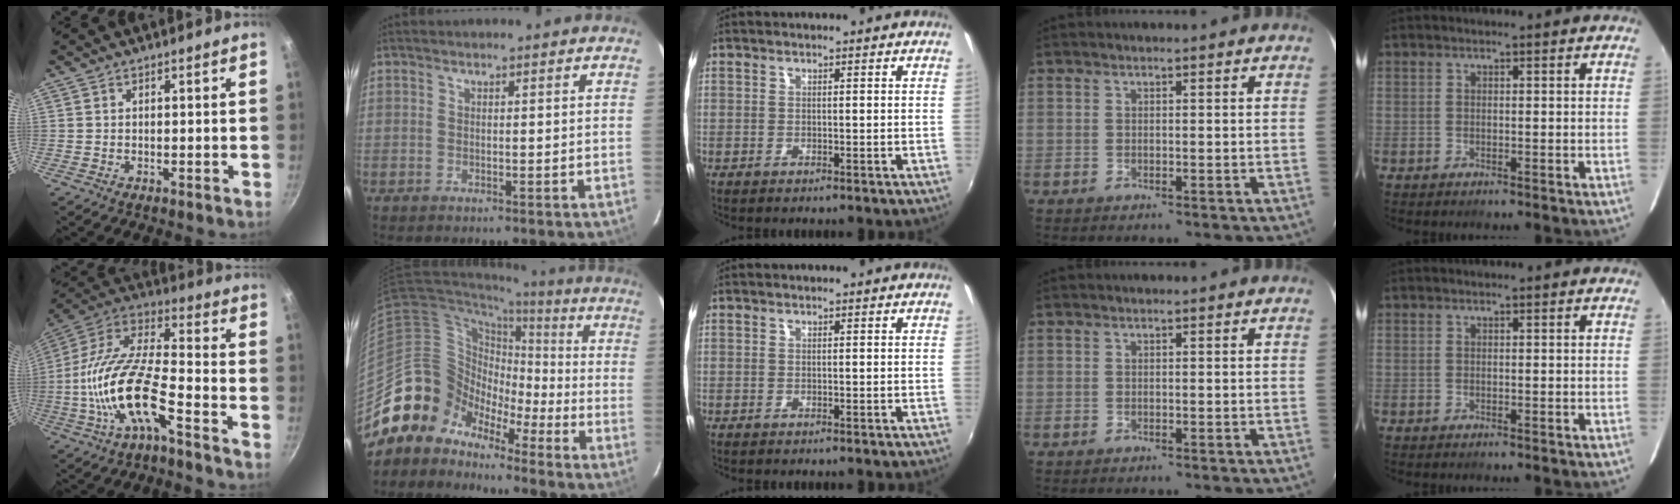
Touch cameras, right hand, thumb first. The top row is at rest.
{"thumb": {"total": 17.5, "force": [-6.9, 6.0, 15.0], "torque": [-0.287, 0.052, -0.147]}, "index": {"total": 11.8, "force": [-9.5, 6.8, 1.7], "torque": [-0.039, 0.039, -0.195]}}